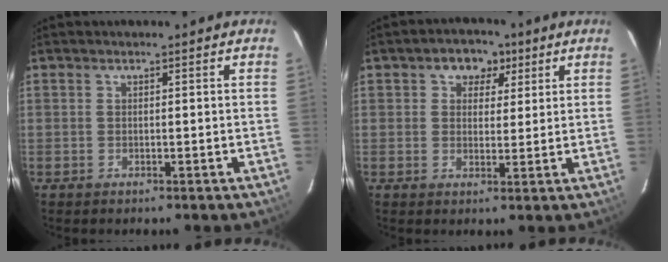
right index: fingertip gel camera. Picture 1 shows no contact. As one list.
[{"total": 5.9, "force": [2.7, 4.6, 2.6], "torque": [-0.035, 0.014, 0.037]}]